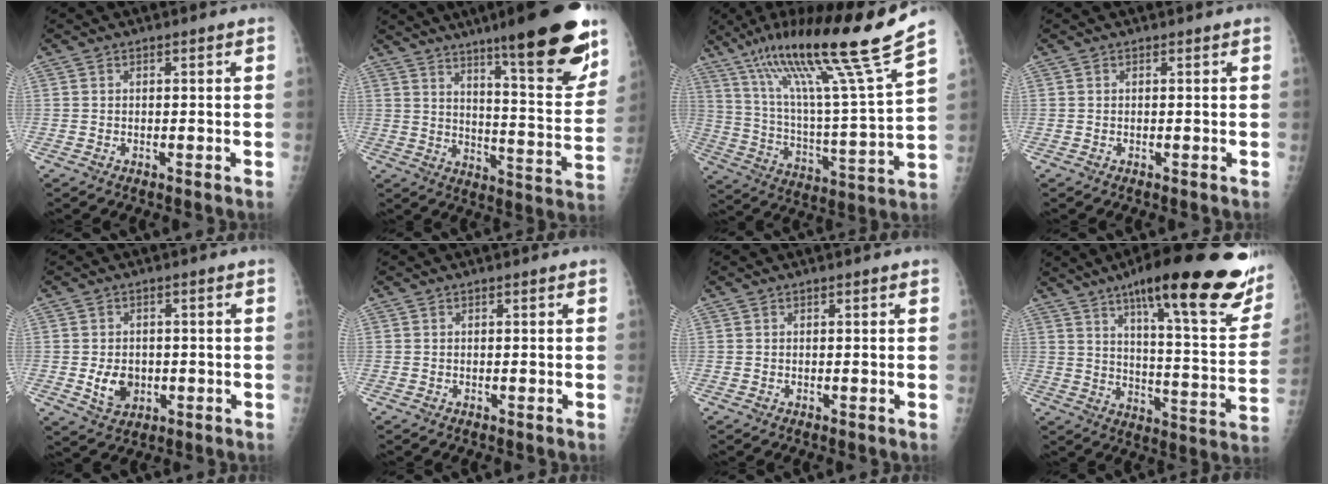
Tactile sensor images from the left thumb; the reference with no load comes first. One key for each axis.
{"total": 22.3, "fx": 14.1, "fy": 3.5, "fz": 16.9, "tx": -0.211, "ty": -0.070, "tz": 0.209}
{"total": 24.2, "fx": 16.6, "fy": 0.1, "fz": 17.6, "tx": -0.275, "ty": -0.067, "tz": 0.288}
{"total": 0.0}
{"total": 5.9, "fx": -1.1, "fy": 4.3, "fz": 3.8, "tx": -0.049, "ty": 0.002, "tz": -0.009}
{"total": 0.5, "fx": 0.2, "fy": 0.1, "fz": 0.5, "tx": -0.010, "ty": 0.004, "tz": 0.003}
{"total": 0.8, "fx": 0.3, "fy": 0.2, "fz": 0.7, "tx": -0.013, "ty": 0.002, "tz": 0.004}
{"total": 29.3, "fx": 18.0, "fy": 6.4, "fz": 22.2, "tx": -0.278, "ty": -0.054, "tz": 0.254}